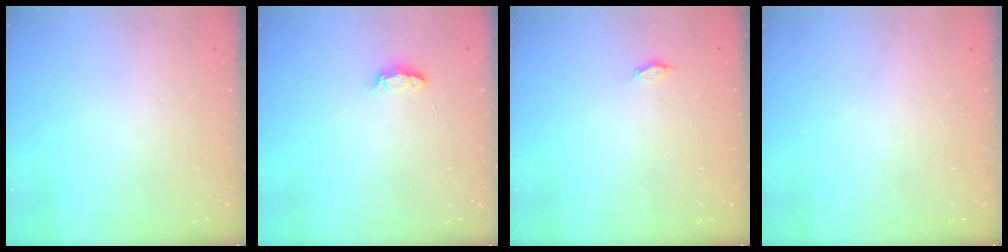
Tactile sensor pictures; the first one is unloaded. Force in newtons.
{"total": 4.0, "press": 3.9, "slide": 0.5}
{"total": 1.8, "press": 1.8, "slide": 0.3}
{"total": 9.6, "press": 2.1, "slide": 9.4}